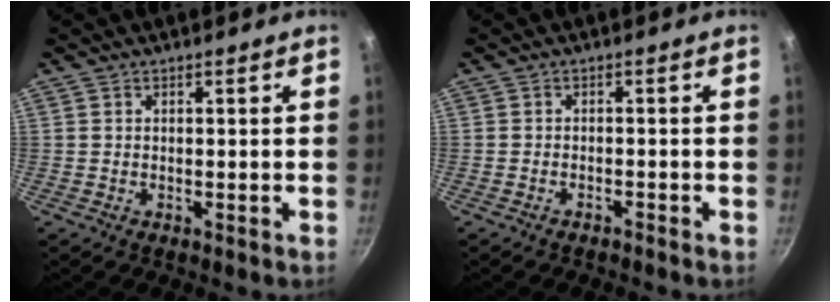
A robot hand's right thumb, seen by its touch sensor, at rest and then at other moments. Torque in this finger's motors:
{"motor_torque": [-0.15, -0.01, -0.41, 0.34, -0.01]}